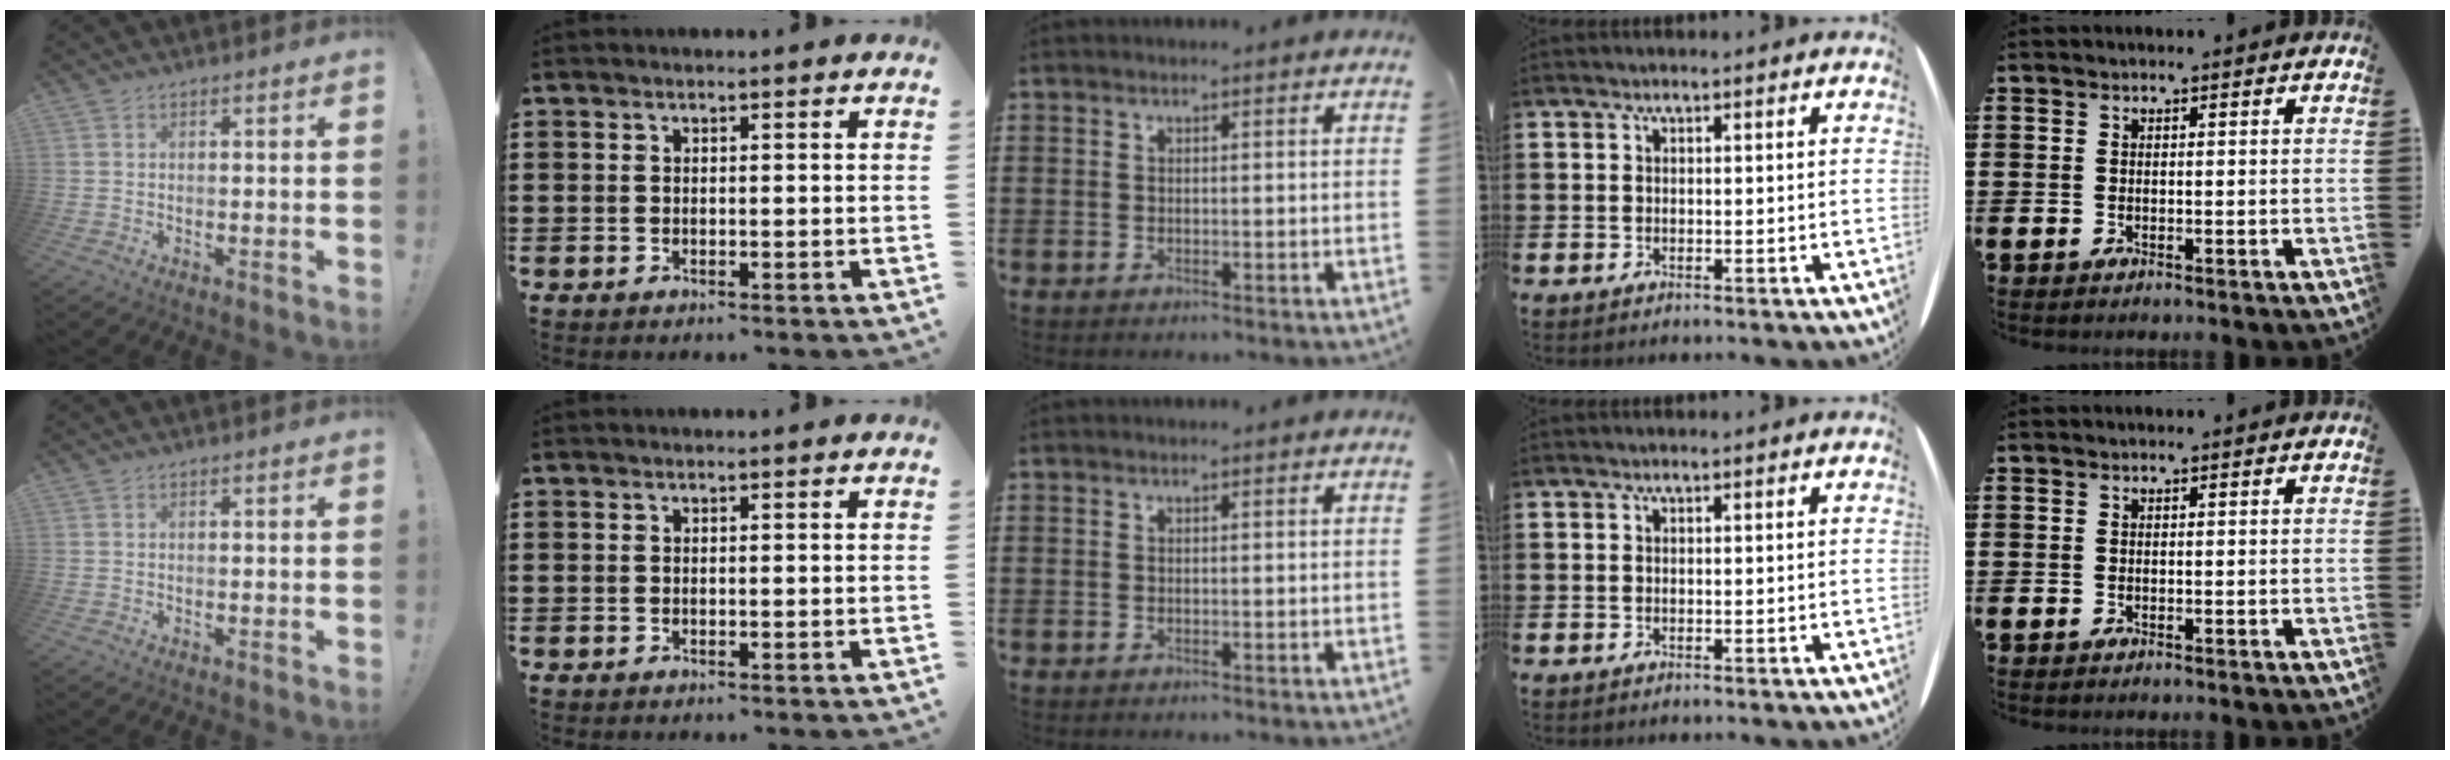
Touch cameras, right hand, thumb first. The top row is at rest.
{}